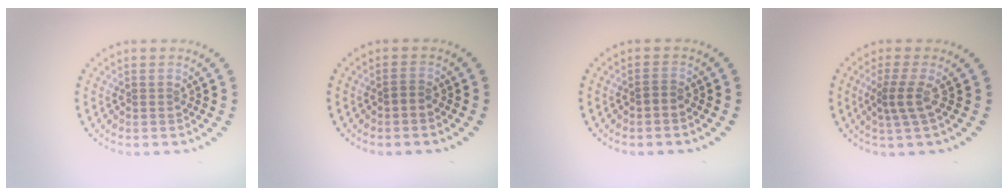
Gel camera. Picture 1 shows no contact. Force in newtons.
{"total": 0.8, "press": 0.7, "slide": 0.4}
{"total": 0.8, "press": 0.7, "slide": 0.4}
{"total": 2.2, "press": 1.5, "slide": 1.6}